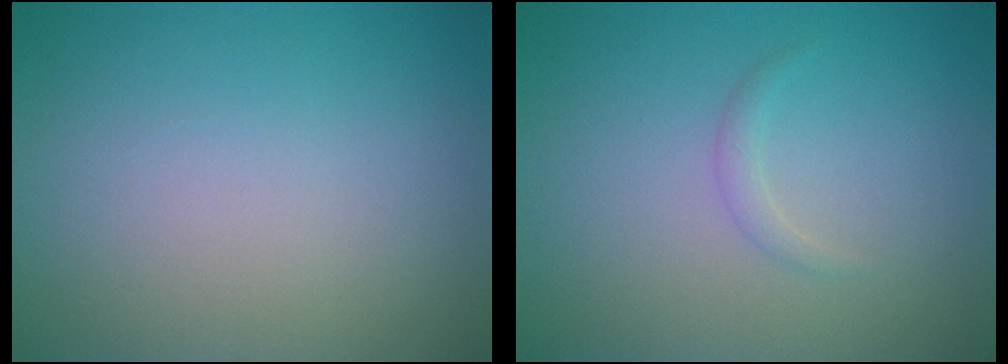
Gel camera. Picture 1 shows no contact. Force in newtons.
{"total": 0.8, "press": 0.8, "slide": 0.0}